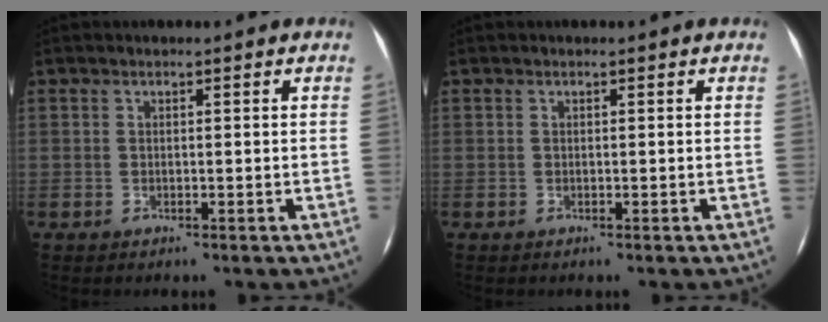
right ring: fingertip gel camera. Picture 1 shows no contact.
{"total": 0.0}